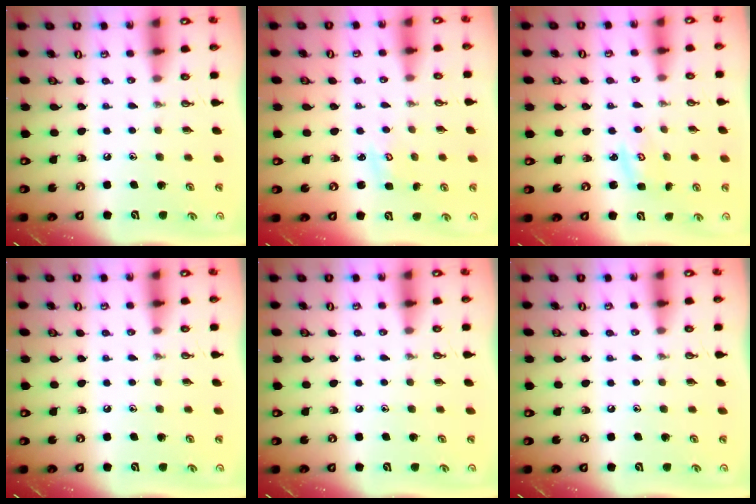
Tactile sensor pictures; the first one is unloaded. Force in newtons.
{"total": 1.7, "press": 1.7, "slide": 0.2}
{"total": 2.9, "press": 2.9, "slide": 0.3}
{"total": 0.0}
{"total": 0.0}
{"total": 0.0}